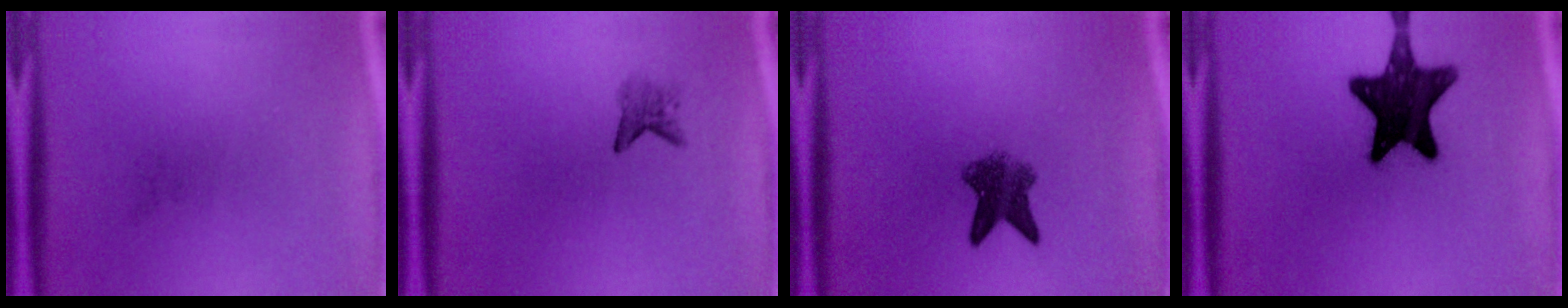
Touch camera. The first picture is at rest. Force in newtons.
{"total": 1.8}
{"total": 5.5}
{"total": 14.7}